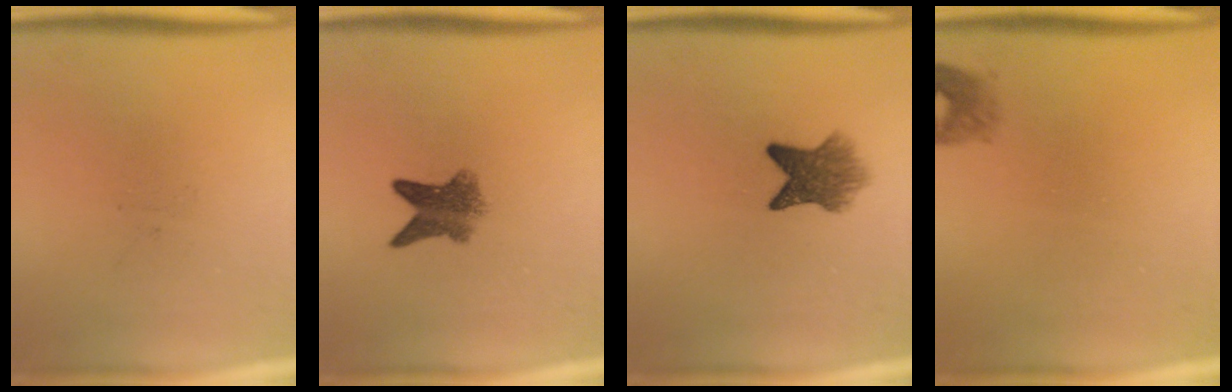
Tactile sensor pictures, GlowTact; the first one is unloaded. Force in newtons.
{"total": 5.0}
{"total": 5.9}
{"total": 1.5}